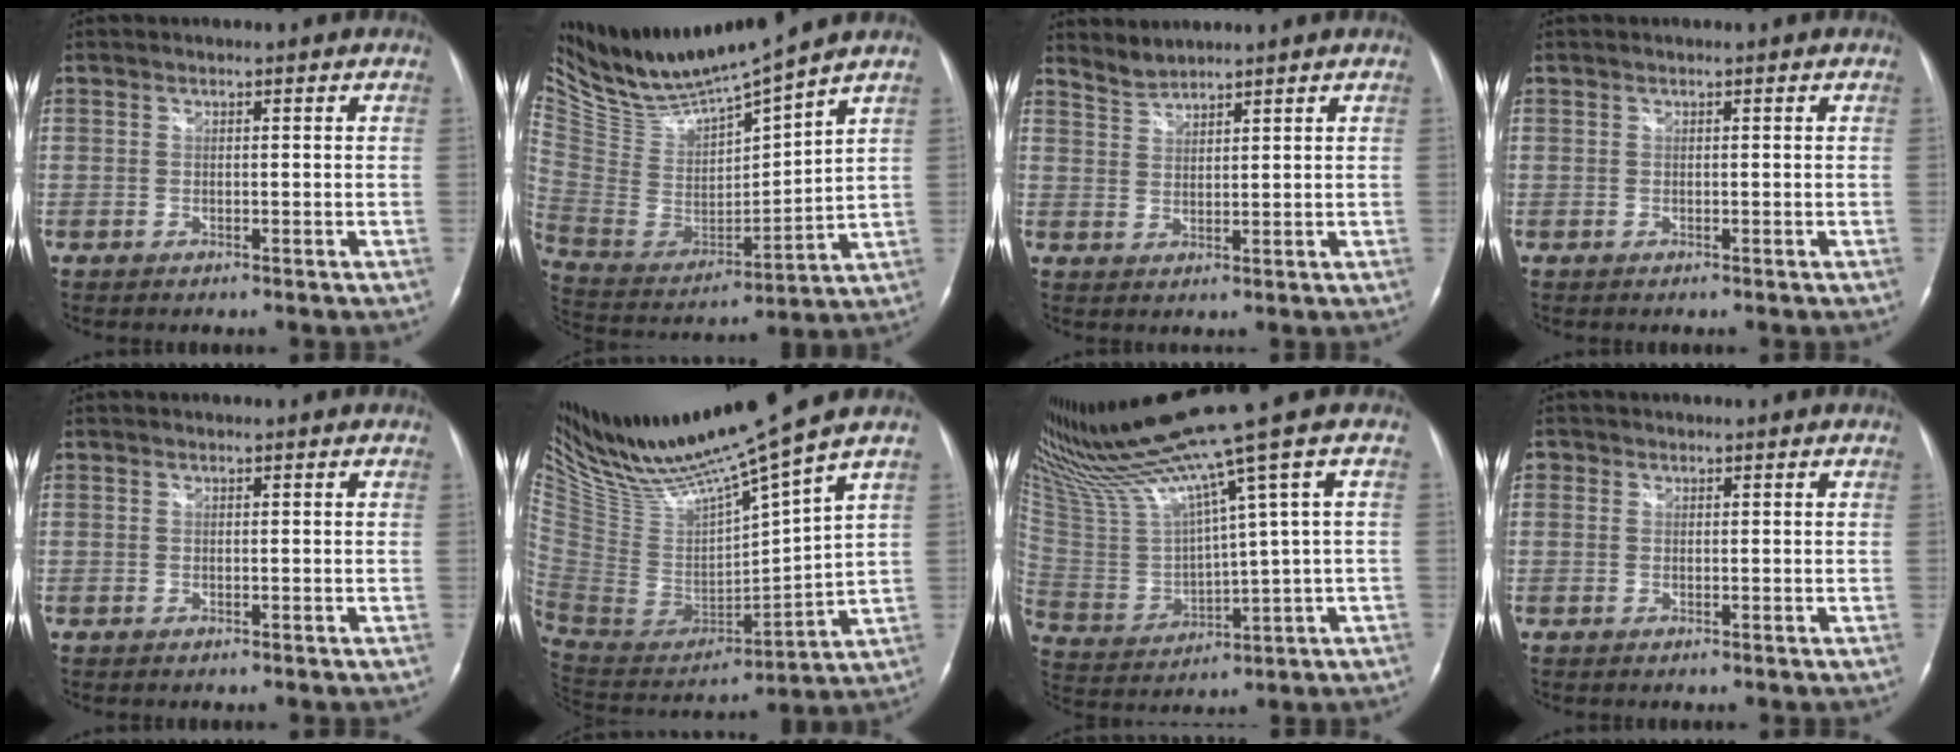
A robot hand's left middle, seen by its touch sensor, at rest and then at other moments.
{"total": 14.7, "force": [13.7, -0.4, 5.3], "torque": [-0.112, -0.024, 0.269]}
{"total": 2.7, "force": [2.6, -0.2, -0.4], "torque": [0.000, 0.002, 0.059]}
{"total": 0.0}
{"total": 0.0}
{"total": 20.6, "force": [17.4, -0.6, 10.9], "torque": [-0.198, -0.034, 0.332]}
{"total": 15.9, "force": [12.2, -2.6, 9.8], "torque": [-0.188, -0.021, 0.239]}
{"total": 0.9, "force": [0.2, 0.8, 0.2], "torque": [0.005, 0.002, 0.001]}